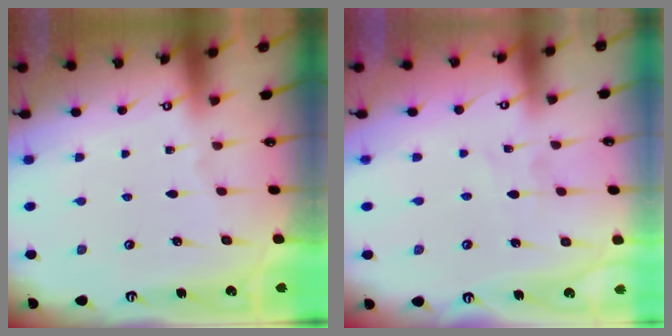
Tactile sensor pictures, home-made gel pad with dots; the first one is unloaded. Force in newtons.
{"total": 1.5, "press": 1.5, "slide": 0.1}